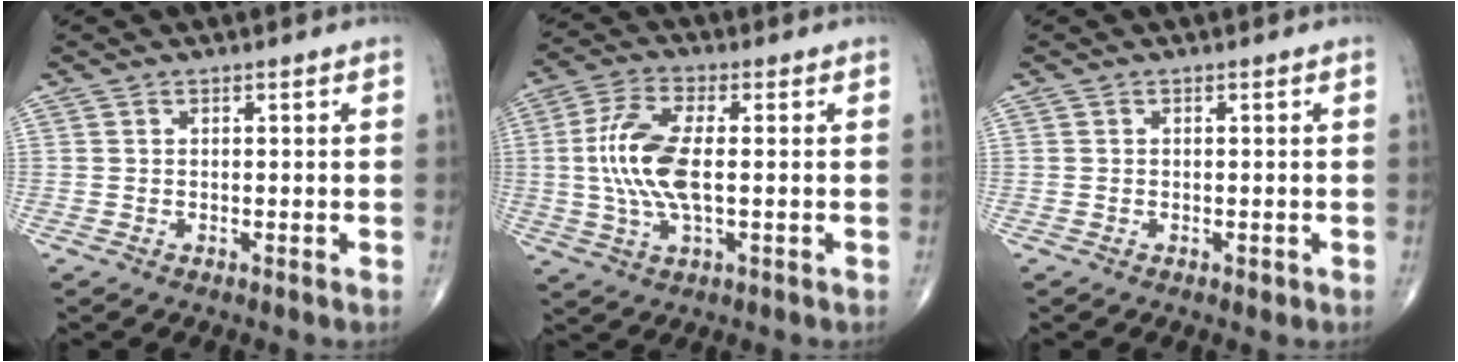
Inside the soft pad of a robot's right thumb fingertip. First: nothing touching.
{"total": 11.6, "force": [0.0, 4.7, 10.6], "torque": [-0.234, 0.006, -0.002]}
{"total": 0.6, "force": [-0.3, 0.3, 0.4], "torque": [-0.004, 0.000, -0.004]}